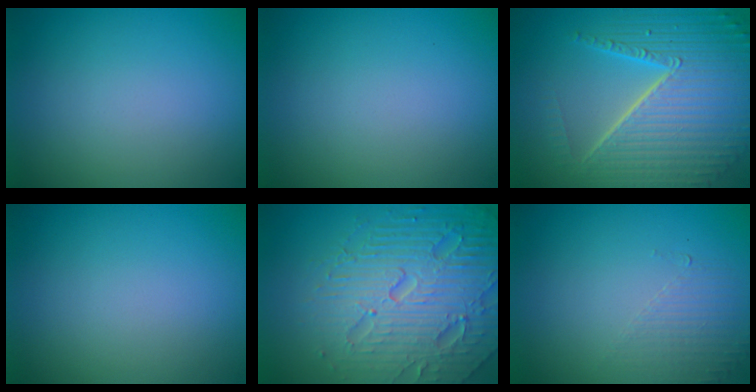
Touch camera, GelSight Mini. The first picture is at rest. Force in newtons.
{"total": 0.0}
{"total": 9.7, "press": 6.0, "slide": 7.6}
{"total": 0.0}
{"total": 7.4, "press": 7.3, "slide": 1.6}
{"total": 1.6, "press": 0.4, "slide": 1.5}